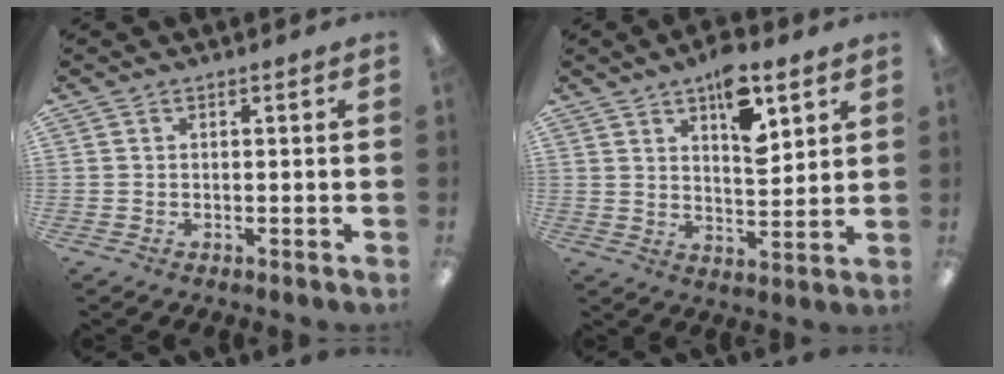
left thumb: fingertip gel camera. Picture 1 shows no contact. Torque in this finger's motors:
{"motor_torque": [1.05, 0.87, 1.11, -0.41, 0.06]}